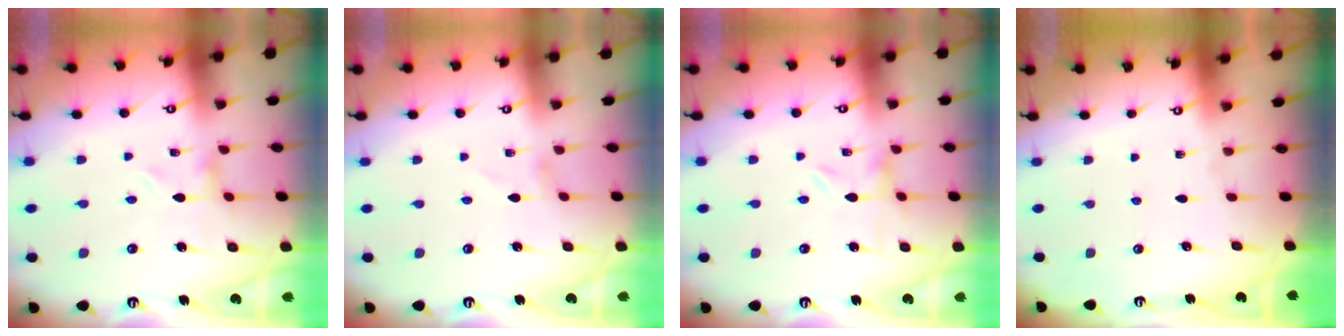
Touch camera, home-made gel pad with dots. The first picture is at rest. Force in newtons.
{"total": 1.5, "press": 1.5, "slide": 0.1}
{"total": 0.0}
{"total": 0.0}